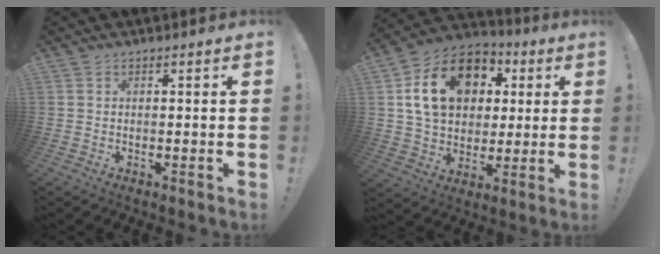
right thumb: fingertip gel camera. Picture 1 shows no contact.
{"total": 18.8, "force": [5.6, 14.3, 10.9], "torque": [-0.175, -0.005, 0.114]}